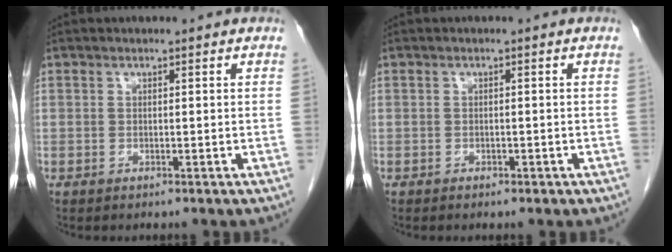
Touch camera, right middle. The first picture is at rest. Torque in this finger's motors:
{"motor_torque": [-0.28, -0.06, -0.03, -0.01]}